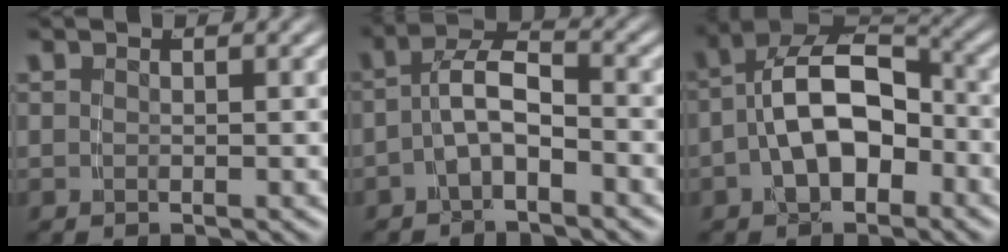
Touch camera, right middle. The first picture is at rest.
{"total": 3.8, "force": [-1.4, 1.8, 3.0], "torque": [-0.052, -0.002, -0.028]}
{"total": 8.1, "force": [-1.3, 5.3, 6.0], "torque": [-0.111, -0.011, -0.020]}